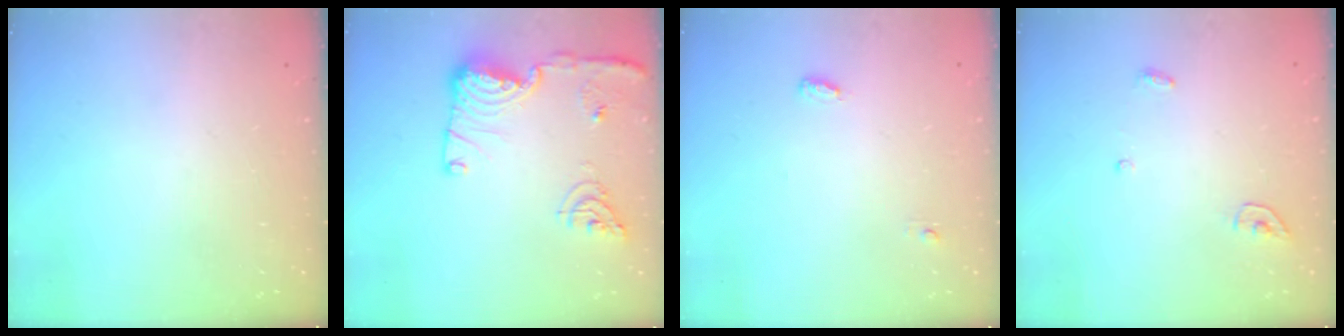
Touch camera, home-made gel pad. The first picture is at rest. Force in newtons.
{"total": 15.2, "press": 14.8, "slide": 3.3}
{"total": 3.9, "press": 3.8, "slide": 1.0}
{"total": 3.7, "press": 3.7, "slide": 0.3}